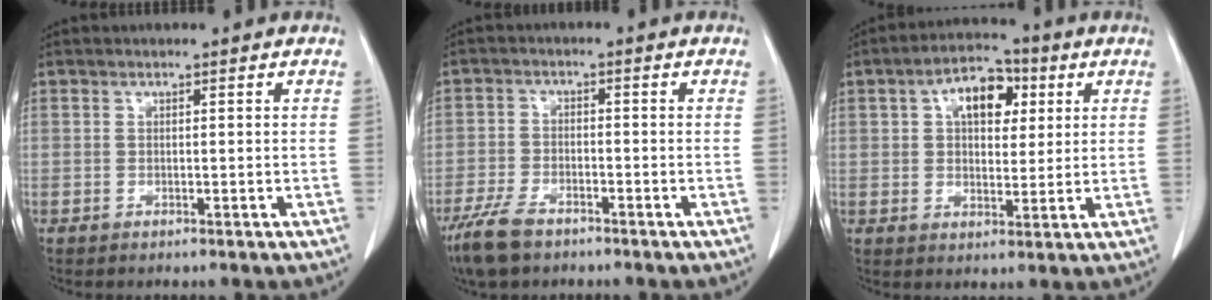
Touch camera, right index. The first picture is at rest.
{"total": 6.1, "force": [-4.4, 2.5, 3.3], "torque": [-0.075, -0.006, -0.078]}
{"total": 8.4, "force": [2.8, 4.7, 6.4], "torque": [-0.105, 0.024, 0.044]}